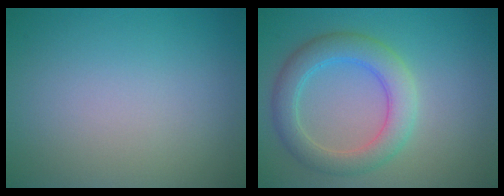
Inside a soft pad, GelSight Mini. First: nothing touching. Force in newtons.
{"total": 4.5, "press": 4.5, "slide": 0.3}